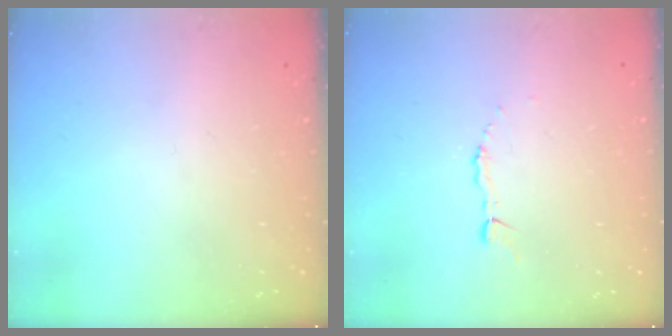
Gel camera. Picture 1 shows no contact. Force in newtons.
{"total": 3.9, "press": 3.9, "slide": 0.4}